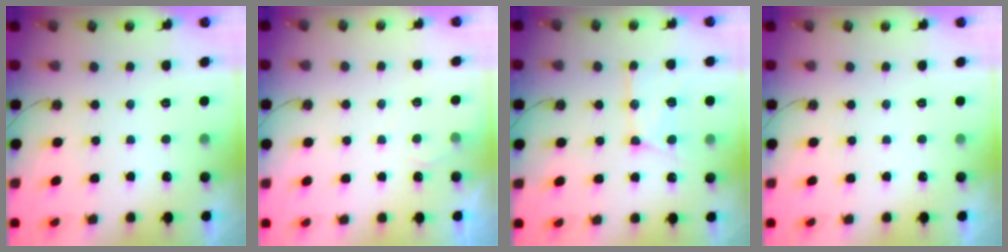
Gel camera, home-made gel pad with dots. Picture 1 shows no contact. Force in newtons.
{"total": 2.9, "press": 2.9, "slide": 0.4}
{"total": 13.5, "press": 13.4, "slide": 1.6}
{"total": 0.0}